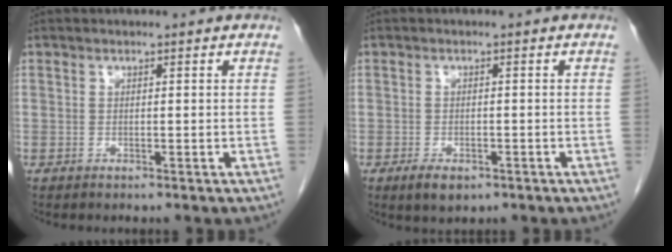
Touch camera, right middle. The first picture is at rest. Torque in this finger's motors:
{"motor_torque": [0.39, -0.29, 0.14, 0.05]}